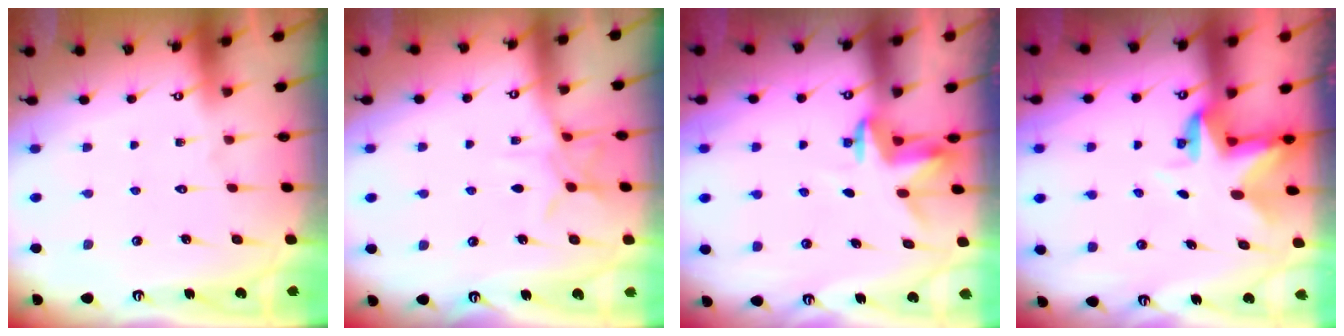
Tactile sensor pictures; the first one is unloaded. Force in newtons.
{"total": 7.1, "press": 7.1, "slide": 0.5}
{"total": 3.5, "press": 3.5, "slide": 0.3}
{"total": 3.9, "press": 3.9, "slide": 0.3}